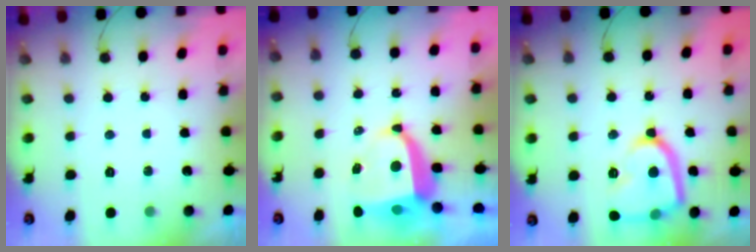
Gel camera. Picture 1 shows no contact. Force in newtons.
{"total": 8.5, "press": 8.4, "slide": 1.0}
{"total": 15.5, "press": 15.4, "slide": 1.3}